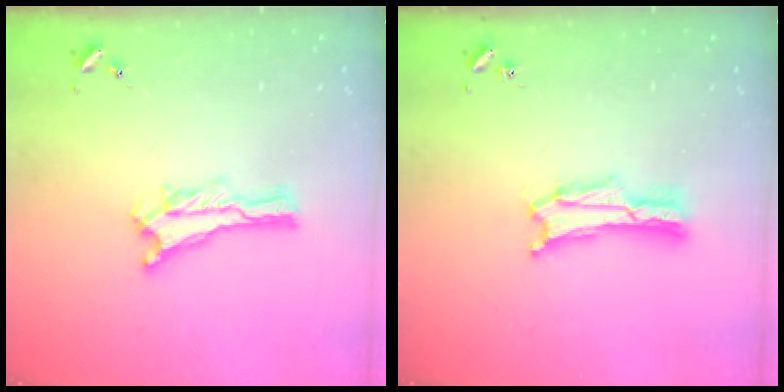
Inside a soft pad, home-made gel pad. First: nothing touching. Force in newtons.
{"total": 1.7, "press": 1.7, "slide": 0.3}